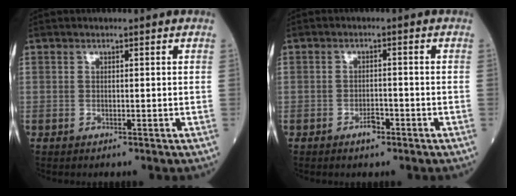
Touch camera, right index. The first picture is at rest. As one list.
[{"total": 2.3, "force": [-1.6, 0.9, 1.3], "torque": [-0.017, 0.004, -0.025]}]